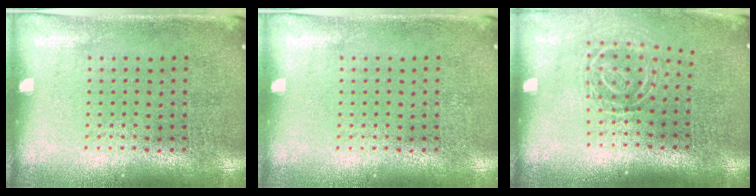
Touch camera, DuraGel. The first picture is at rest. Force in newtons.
{"total": 0.0}
{"total": 1.8, "press": 1.2, "slide": 1.4}